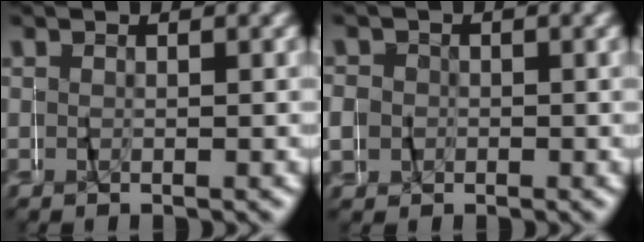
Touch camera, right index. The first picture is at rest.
{"total": 4.6, "force": [0.6, 4.4, 1.2], "torque": [-0.028, 0.009, 0.003]}